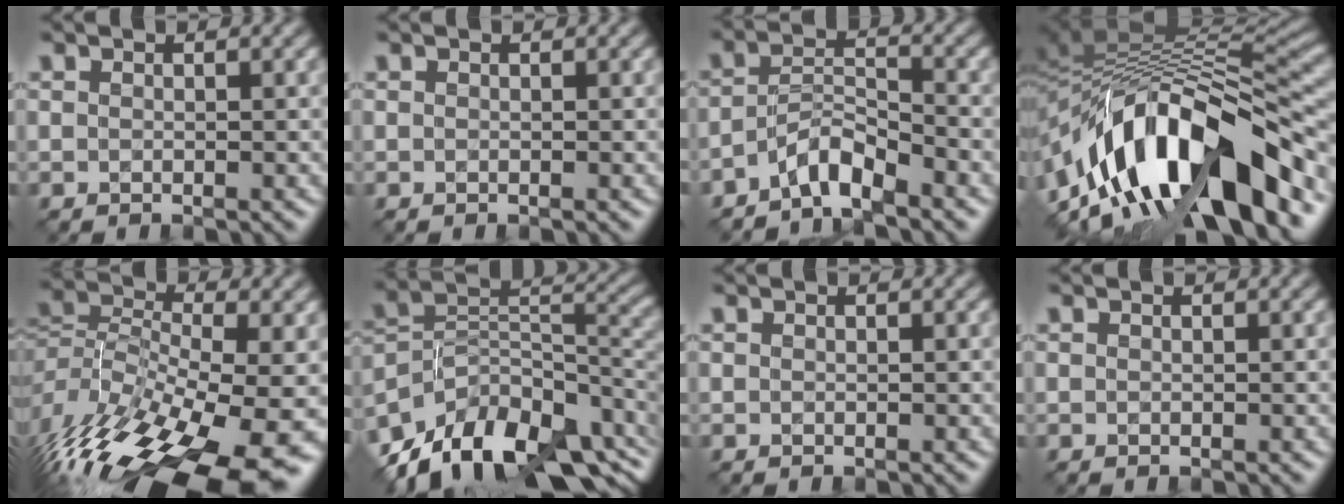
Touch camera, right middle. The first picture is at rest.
{"total": 0.0}
{"total": 3.5, "force": [-2.9, 0.8, 1.8], "torque": [-0.031, 0.011, -0.062]}
{"total": 14.5, "force": [-6.9, 6.4, 11.0], "torque": [-0.176, 0.020, -0.125]}
{"total": 16.2, "force": [-8.1, 6.7, 12.3], "torque": [-0.253, -0.012, -0.135]}
{"total": 14.9, "force": [-9.7, 7.7, 8.3], "torque": [-0.167, 0.006, -0.166]}
{"total": 0.0}
{"total": 0.0}